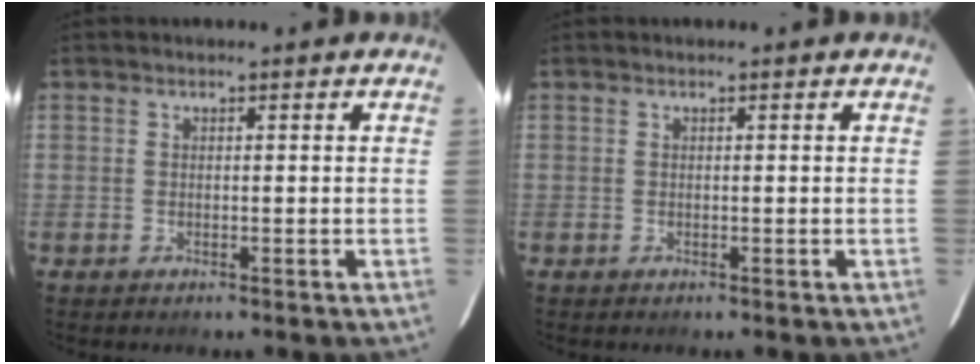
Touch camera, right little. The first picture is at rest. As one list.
[{"total": 0.0}]